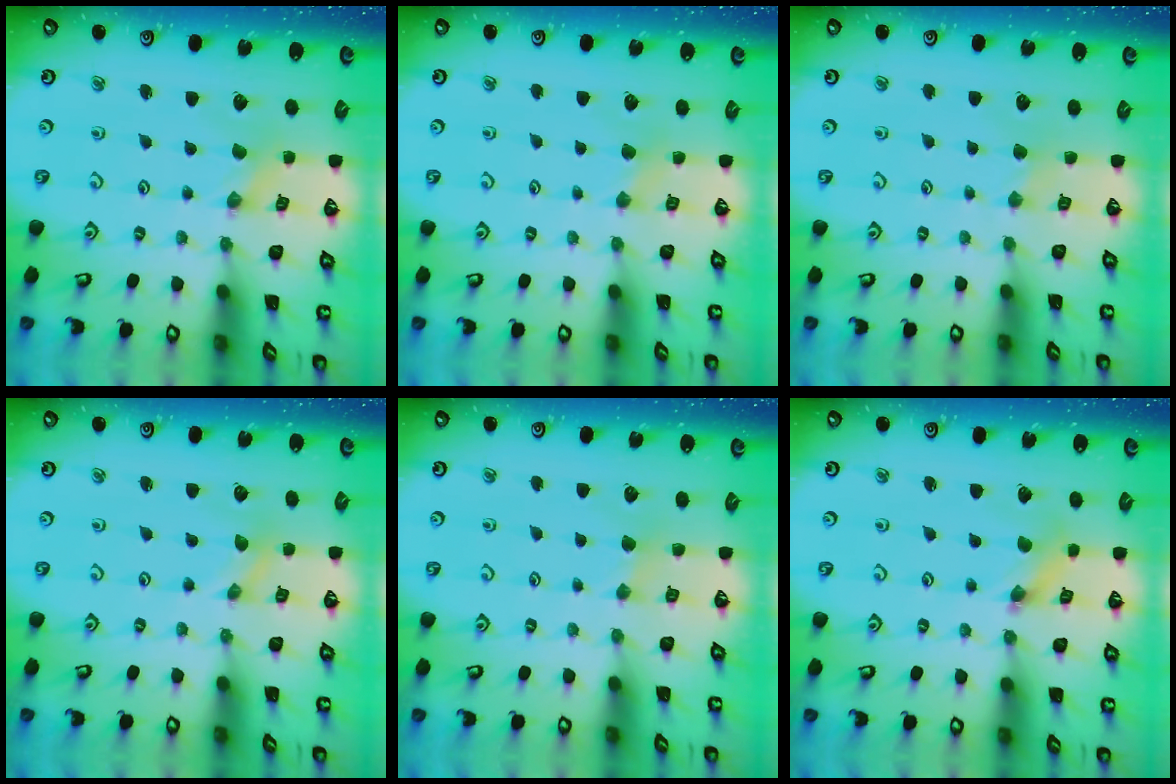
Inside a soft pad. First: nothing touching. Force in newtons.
{"total": 2.1, "press": 2.1, "slide": 0.3}
{"total": 2.0, "press": 1.9, "slide": 0.3}
{"total": 0.0}
{"total": 2.0, "press": 2.0, "slide": 0.3}
{"total": 1.6, "press": 1.6, "slide": 0.3}